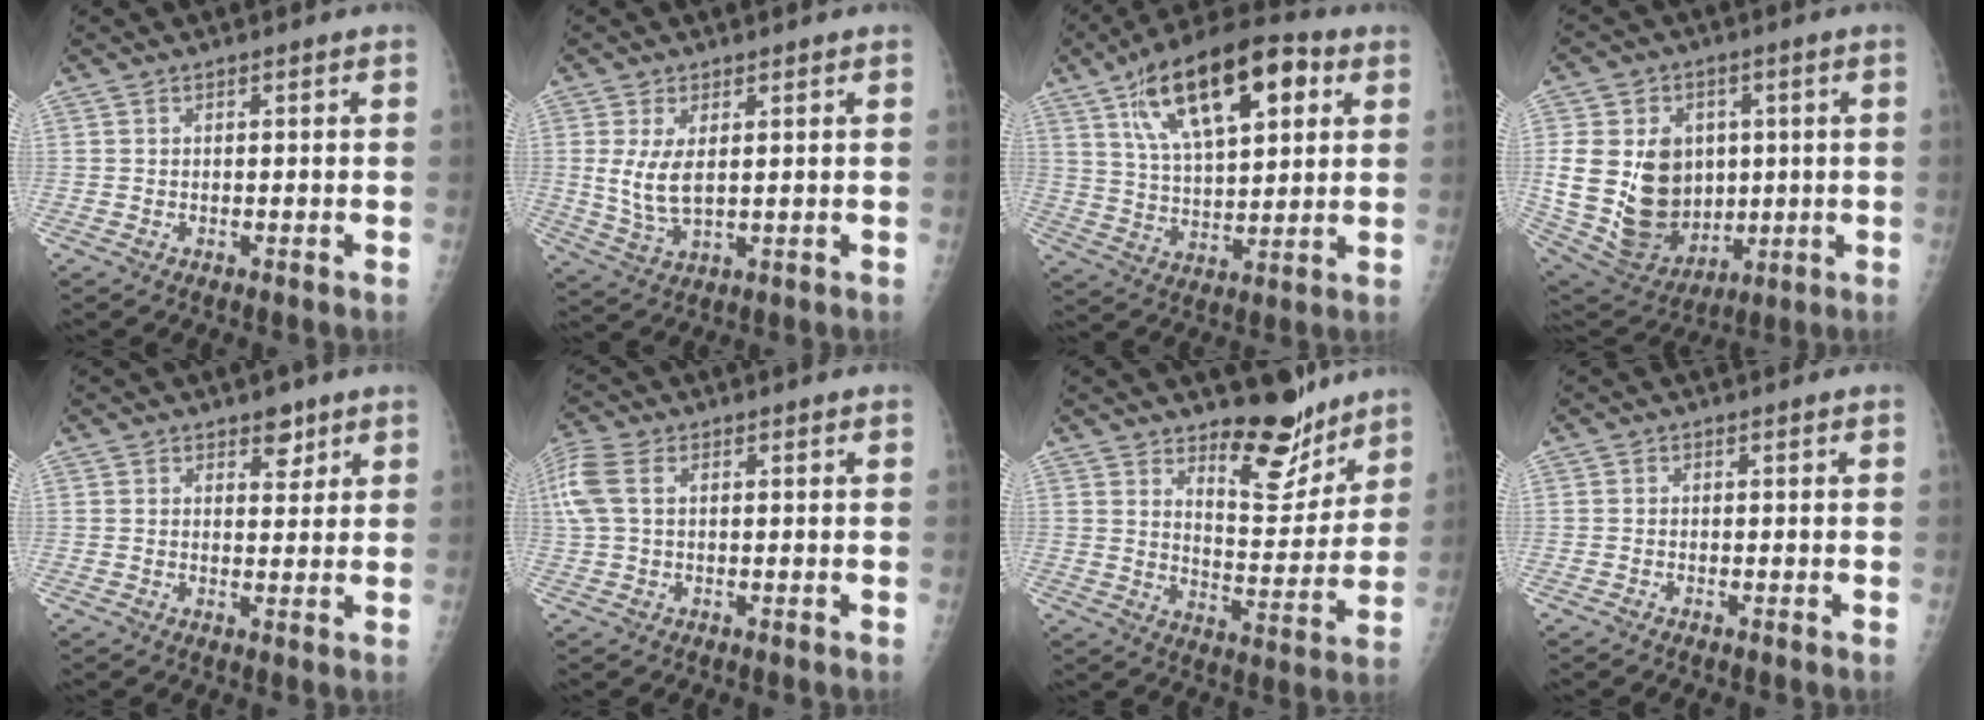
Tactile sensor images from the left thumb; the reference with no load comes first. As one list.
[{"total": 6.4, "force": [1.2, 3.0, 5.6], "torque": [-0.113, -0.014, 0.033]}, {"total": 20.9, "force": [8.9, 9.2, 16.5], "torque": [-0.250, -0.009, 0.151]}, {"total": 19.5, "force": [1.5, 14.9, 12.5], "torque": [-0.204, -0.008, 0.057]}, {"total": 3.5, "force": [2.3, 2.0, 1.7], "torque": [-0.001, -0.013, 0.032]}, {"total": 8.5, "force": [2.3, 5.1, 6.4], "torque": [-0.180, 0.025, 0.048]}, {"total": 12.3, "force": [9.5, 4.8, 6.2], "torque": [-0.051, -0.080, 0.153]}, {"total": 0.0}]